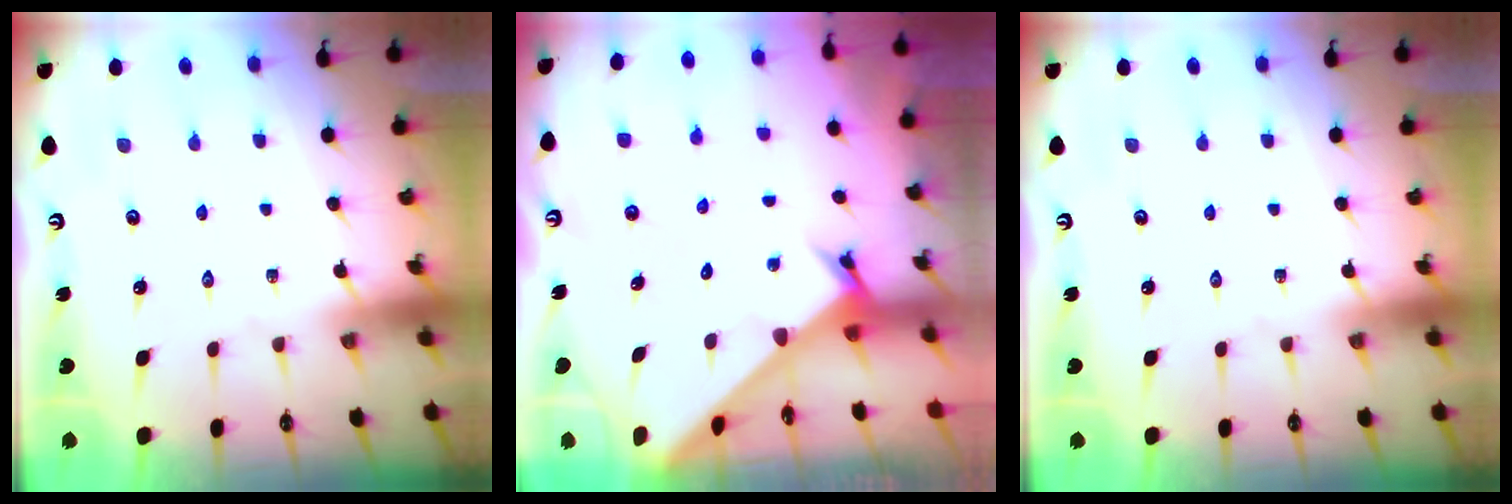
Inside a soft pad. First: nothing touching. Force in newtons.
{"total": 2.1, "press": 2.1, "slide": 0.2}
{"total": 0.0}